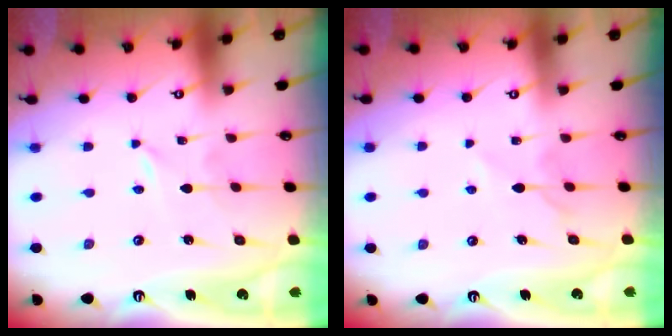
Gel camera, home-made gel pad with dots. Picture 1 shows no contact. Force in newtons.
{"total": 5.3, "press": 5.2, "slide": 0.7}